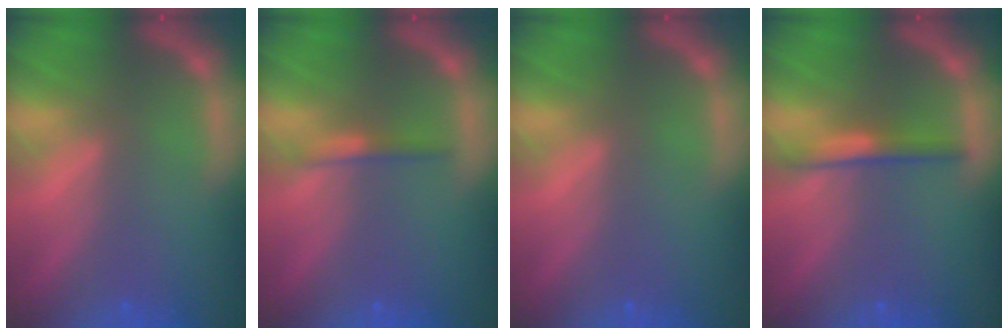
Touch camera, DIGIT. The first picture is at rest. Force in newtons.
{"total": 1.4}
{"total": 0.0}
{"total": 2.4}